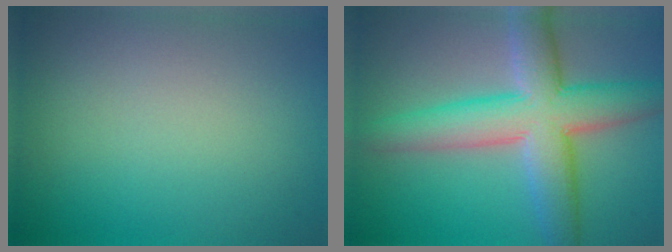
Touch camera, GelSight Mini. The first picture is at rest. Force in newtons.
{"total": 8.5, "press": 8.5, "slide": 0.2}